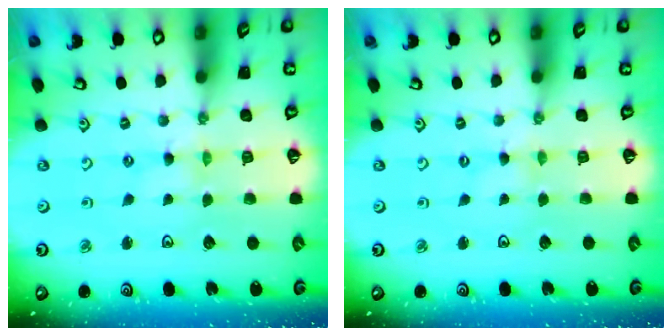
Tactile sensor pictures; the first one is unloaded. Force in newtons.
{"total": 0.0}